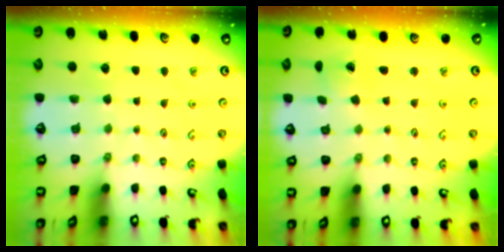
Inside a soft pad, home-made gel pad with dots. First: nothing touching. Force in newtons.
{"total": 1.0, "press": 1.0, "slide": 0.1}